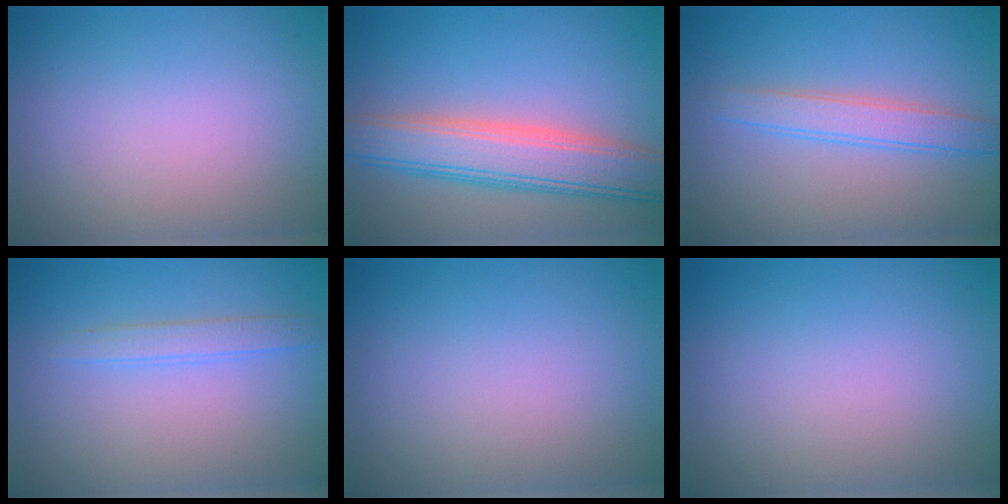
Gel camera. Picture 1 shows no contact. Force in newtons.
{"total": 6.9, "press": 6.9, "slide": 0.2}
{"total": 2.8, "press": 2.7, "slide": 0.1}
{"total": 1.7, "press": 1.7, "slide": 0.1}
{"total": 0.0}
{"total": 0.0}